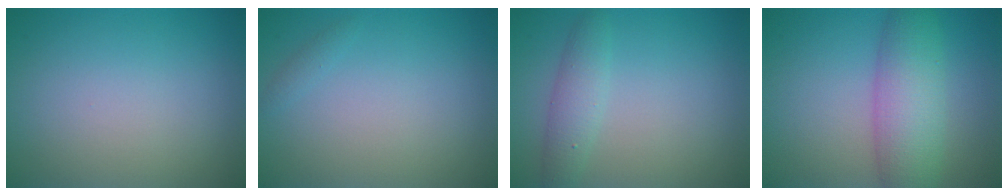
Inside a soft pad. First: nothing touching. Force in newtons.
{"total": 0.6, "press": 0.6, "slide": 0.0}
{"total": 2.4, "press": 2.4, "slide": 0.1}
{"total": 6.2, "press": 6.2, "slide": 0.2}